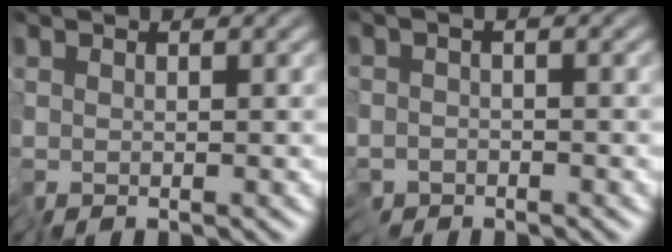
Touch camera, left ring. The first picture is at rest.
{"total": 2.4, "force": [-0.9, 1.2, 1.9], "torque": [-0.036, -0.007, -0.021]}